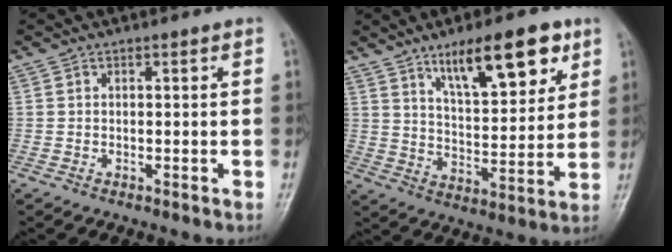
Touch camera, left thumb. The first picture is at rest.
{"total": 15.2, "force": [8.8, 5.5, 11.1], "torque": [-0.142, -0.041, 0.145]}